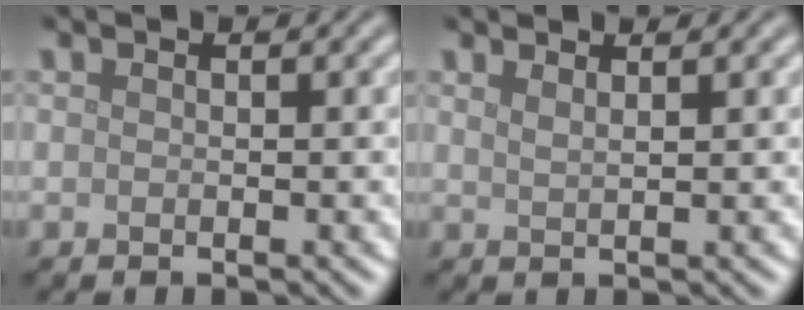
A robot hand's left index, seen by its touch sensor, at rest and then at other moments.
{"total": 1.7, "force": [1.2, 0.7, 1.0], "torque": [-0.002, 0.004, 0.005]}